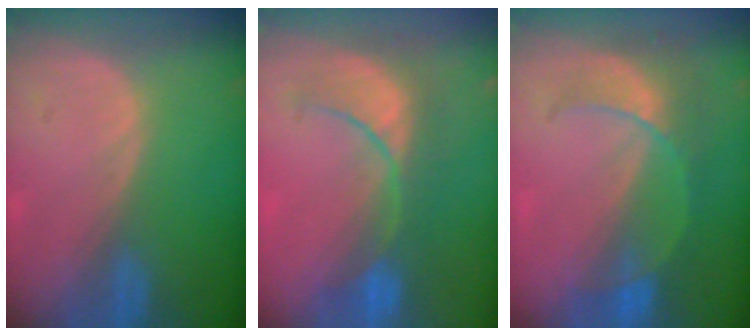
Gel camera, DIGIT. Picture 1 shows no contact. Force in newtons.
{"total": 8.3, "press": 8.3, "slide": 0.1}
{"total": 7.8, "press": 6.9, "slide": 3.7}